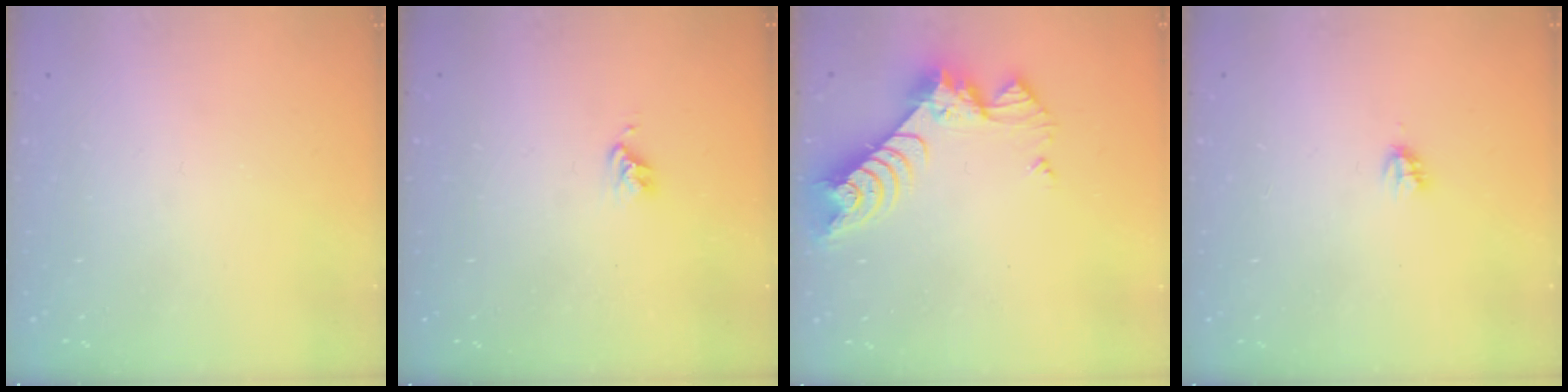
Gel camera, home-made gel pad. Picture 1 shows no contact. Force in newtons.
{"total": 2.7, "press": 2.6, "slide": 0.4}
{"total": 8.7, "press": 8.7, "slide": 0.9}
{"total": 2.7, "press": 2.7, "slide": 0.2}